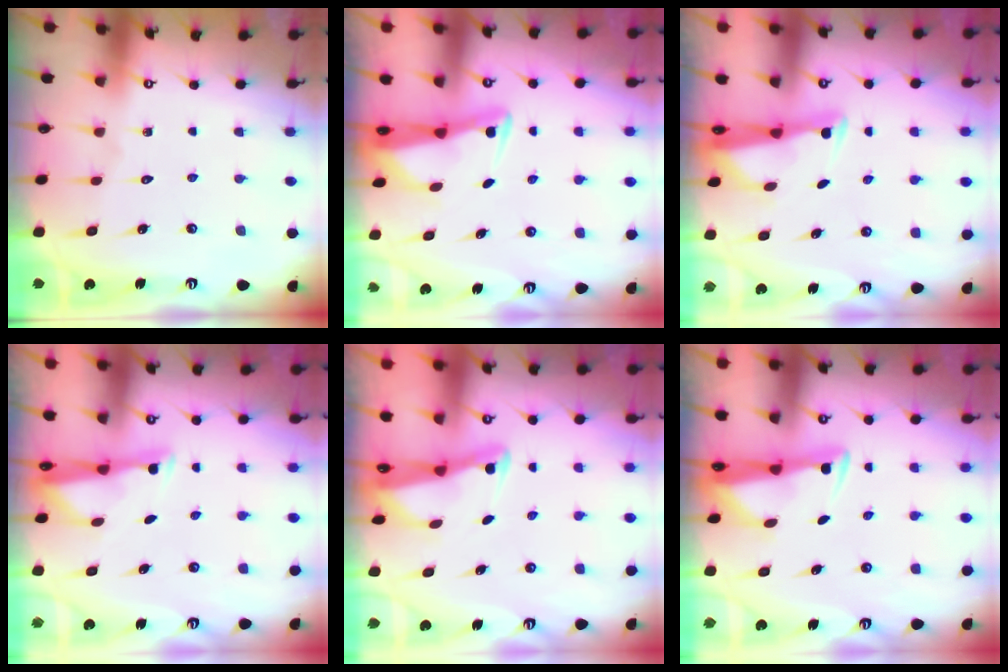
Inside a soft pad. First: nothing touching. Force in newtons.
{"total": 2.5, "press": 2.5, "slide": 0.5}
{"total": 2.7, "press": 2.6, "slide": 0.7}
{"total": 2.9, "press": 2.9, "slide": 0.6}
{"total": 2.6, "press": 2.6, "slide": 0.2}
{"total": 3.2, "press": 3.0, "slide": 0.9}